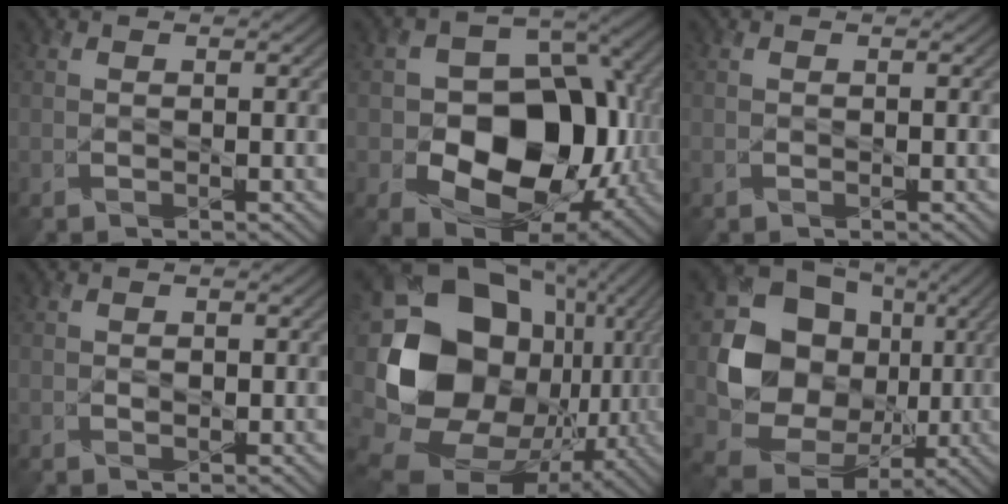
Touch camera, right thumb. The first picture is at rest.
{"total": 15.7, "force": [-3.3, 11.1, 10.5], "torque": [-0.142, -0.012, -0.059]}
{"total": 0.0}
{"total": 0.9, "force": [0.0, 0.7, 0.6], "torque": [-0.010, -0.005, -0.001]}
{"total": 21.5, "force": [-0.3, 16.8, 13.4], "torque": [-0.326, -0.035, 0.028]}
{"total": 16.5, "force": [1.5, 14.5, 7.9], "torque": [-0.174, -0.026, 0.035]}